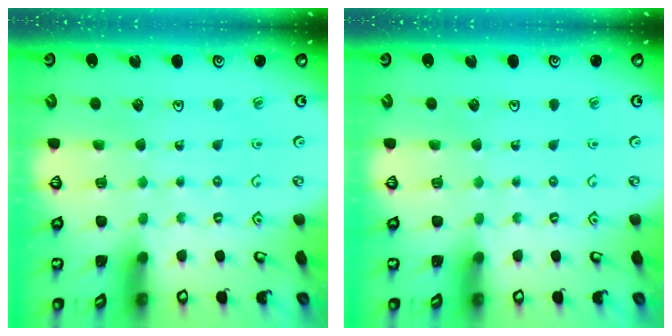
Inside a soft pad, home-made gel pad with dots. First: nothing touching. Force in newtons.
{"total": 0.0}